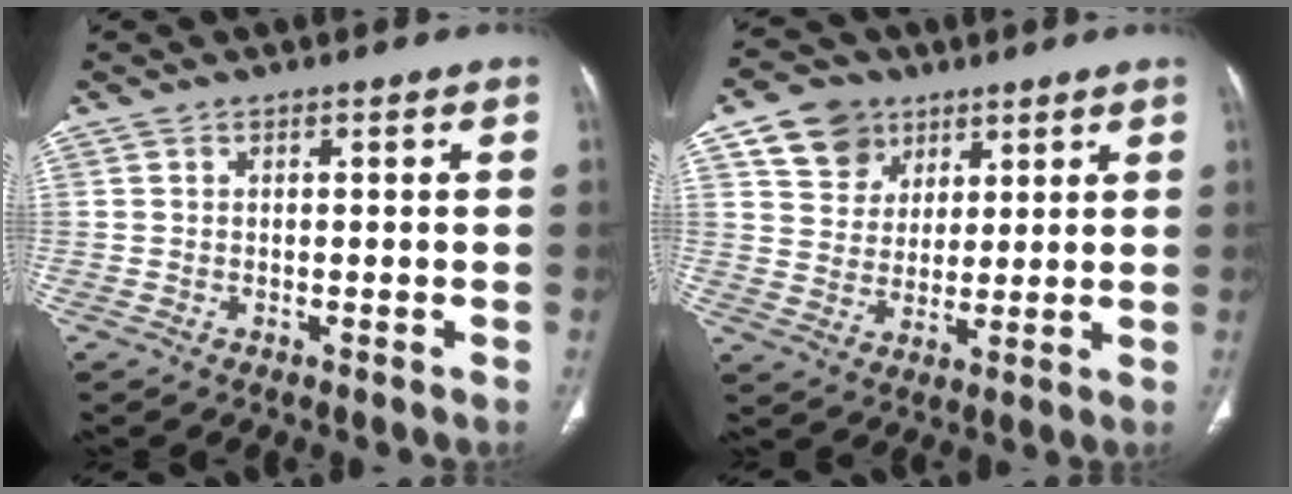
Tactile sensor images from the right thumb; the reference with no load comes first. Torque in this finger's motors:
{"motor_torque": [-0.01, 0.04, 0.25, -0.24, 0.00]}